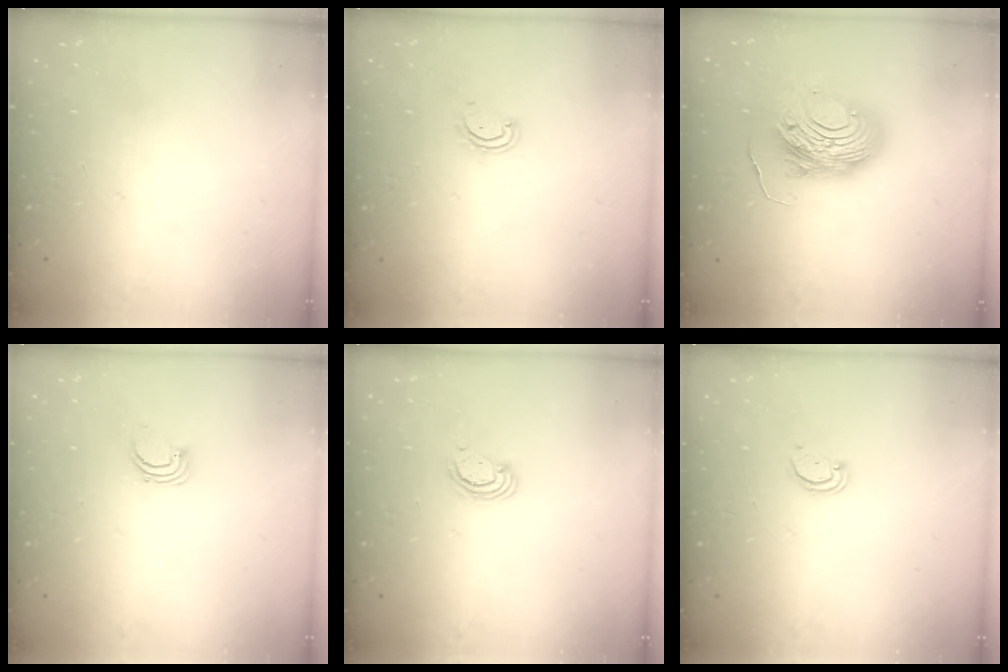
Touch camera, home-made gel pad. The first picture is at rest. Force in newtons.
{"total": 2.9, "press": 2.9, "slide": 0.3}
{"total": 15.5, "press": 15.4, "slide": 1.3}
{"total": 2.3, "press": 2.3, "slide": 0.1}
{"total": 2.5, "press": 2.5, "slide": 0.2}
{"total": 1.6, "press": 1.6, "slide": 0.1}